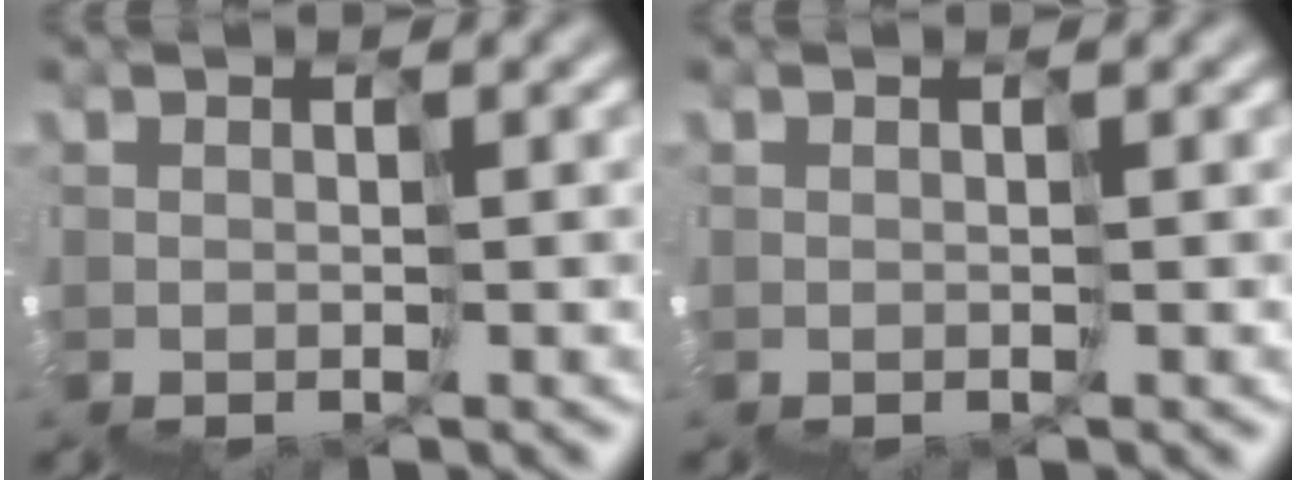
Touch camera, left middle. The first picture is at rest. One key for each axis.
{"total": 0.0}